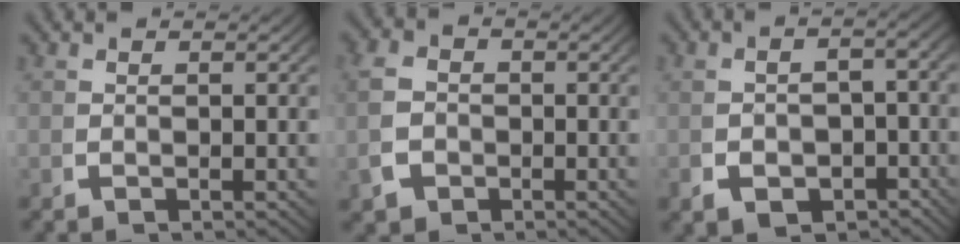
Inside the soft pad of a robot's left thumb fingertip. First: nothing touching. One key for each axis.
{"total": 4.7, "fx": -0.9, "fy": 4.2, "fz": 2.0, "tx": -0.053, "ty": -0.015, "tz": -0.011}
{"total": 5.0, "fx": -2.0, "fy": 3.3, "fz": 3.1, "tx": -0.049, "ty": -0.019, "tz": -0.022}